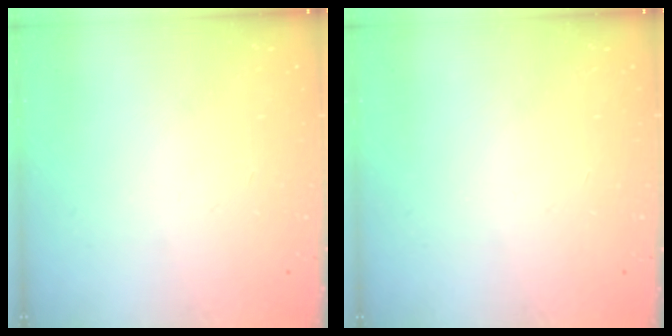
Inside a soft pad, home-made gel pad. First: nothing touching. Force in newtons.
{"total": 0.0}